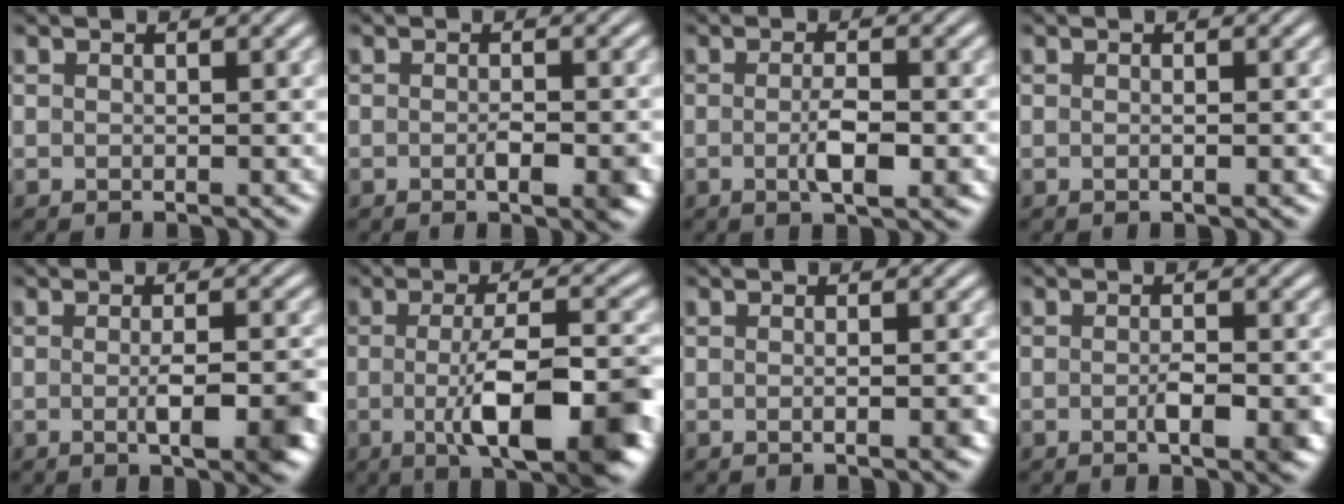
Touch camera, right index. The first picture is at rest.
{"total": 2.1, "force": [-0.8, 0.5, 1.8], "torque": [-0.023, 0.003, -0.019]}
{"total": 3.0, "force": [-1.0, 0.6, 2.8], "torque": [-0.049, -0.005, -0.018]}
{"total": 0.5, "force": [-0.3, 0.0, 0.4], "torque": [-0.008, 0.003, -0.008]}
{"total": 4.4, "force": [-1.5, 0.7, 4.0], "torque": [-0.057, -0.006, -0.026]}
{"total": 9.9, "force": [-2.7, 3.0, 9.1], "torque": [-0.135, -0.016, -0.038]}
{"total": 1.3, "force": [-0.6, 0.1, 1.2], "torque": [-0.017, 0.001, -0.014]}
{"total": 2.6, "force": [-1.0, 0.6, 2.3], "torque": [-0.032, 0.000, -0.021]}